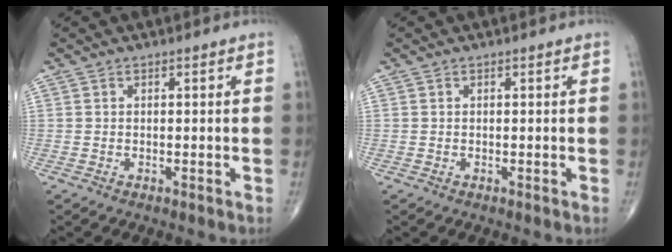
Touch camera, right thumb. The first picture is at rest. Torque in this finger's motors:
{"motor_torque": [0.02, -0.03, 0.03, -0.01, 0.01]}